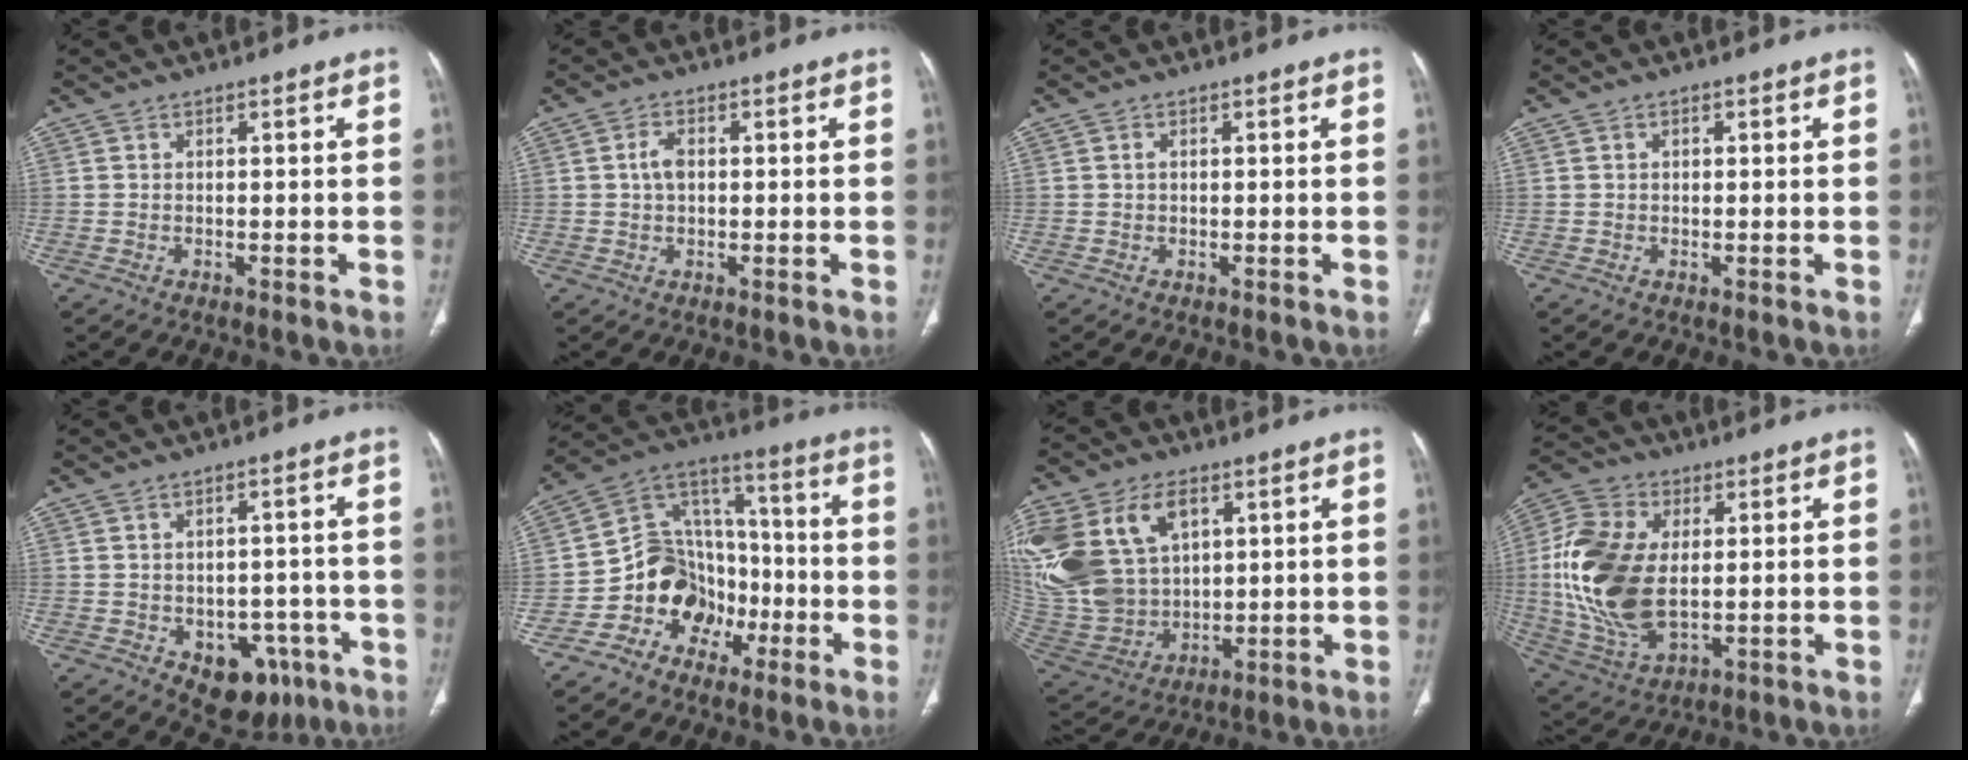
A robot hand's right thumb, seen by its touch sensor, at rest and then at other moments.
{"total": 3.0, "force": [0.3, 2.0, 2.3], "torque": [-0.045, 0.006, 0.002]}
{"total": 0.7, "force": [0.1, 0.5, 0.5], "torque": [-0.007, 0.001, 0.000]}
{"total": 0.7, "force": [0.2, 0.5, 0.4], "torque": [-0.004, 0.000, 0.001]}
{"total": 9.7, "force": [-4.2, 6.7, 5.6], "torque": [-0.035, 0.024, -0.042]}
{"total": 14.6, "force": [-6.0, 11.7, 6.3], "torque": [-0.052, 0.087, -0.111]}
{"total": 26.5, "force": [9.1, 18.3, 16.9], "torque": [-0.396, 0.018, 0.196]}
{"total": 20.4, "force": [1.1, 13.1, 15.6], "torque": [-0.308, -0.007, 0.030]}